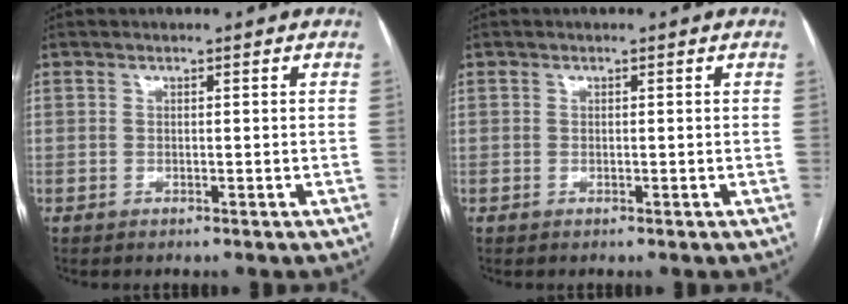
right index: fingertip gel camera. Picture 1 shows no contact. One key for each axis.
{"total": 0.0}